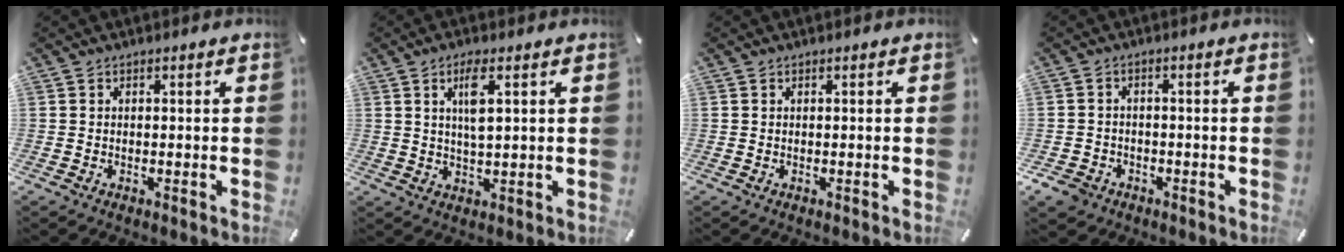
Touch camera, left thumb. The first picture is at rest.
{"total": 5.9, "force": [2.3, 1.5, 5.3], "torque": [-0.110, -0.002, 0.033]}
{"total": 0.0}
{"total": 4.0, "force": [-2.6, 2.8, 1.1], "torque": [-0.036, 0.008, -0.055]}